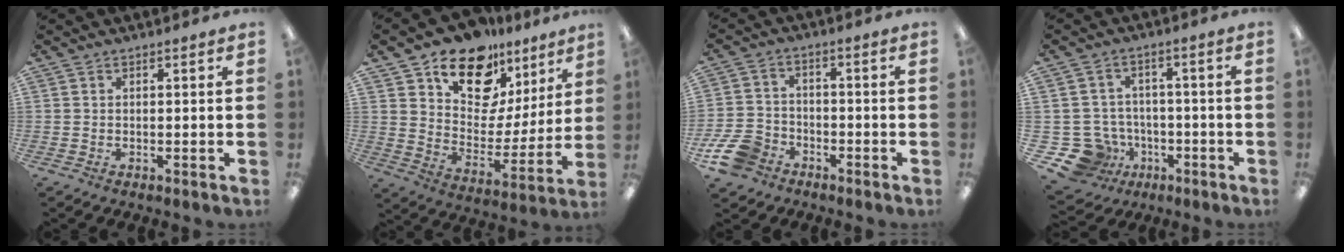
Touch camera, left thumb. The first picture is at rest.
{"total": 16.4, "force": [12.2, 9.1, 6.0], "torque": [-0.104, -0.085, 0.221]}
{"total": 9.7, "force": [-6.1, 6.2, 4.3], "torque": [-0.095, 0.035, -0.114]}
{"total": 10.7, "force": [-4.5, 9.1, 3.3], "torque": [-0.093, 0.027, -0.072]}